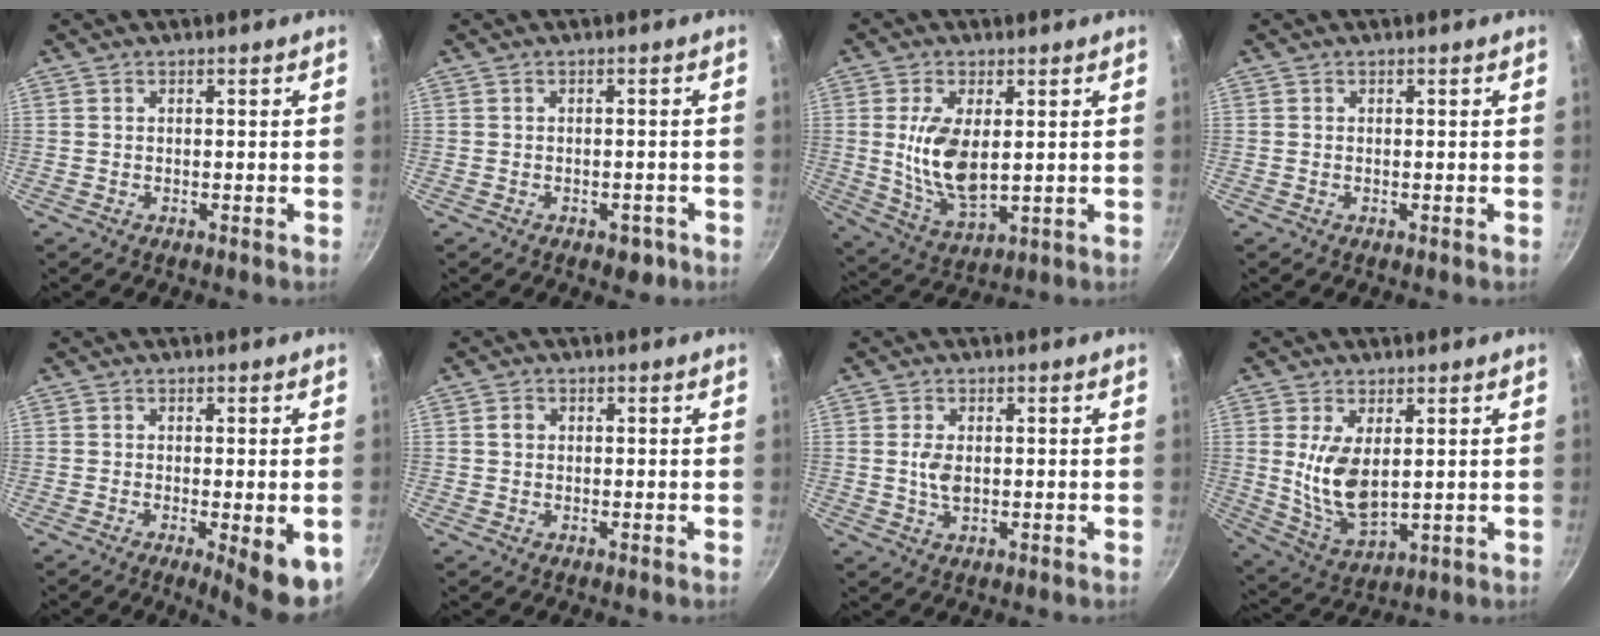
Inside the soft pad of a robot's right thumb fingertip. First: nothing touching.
{"total": 2.6, "force": [-1.5, 1.6, 1.4], "torque": [-0.007, 0.010, -0.013]}
{"total": 11.1, "force": [1.3, 5.5, 9.6], "torque": [-0.179, -0.020, 0.039]}
{"total": 0.0}
{"total": 8.9, "force": [-3.5, 2.4, 7.8], "torque": [-0.096, -0.013, -0.047]}
{"total": 1.5, "force": [0.1, 1.4, 0.7], "torque": [-0.008, 0.003, 0.001]}
{"total": 3.6, "force": [0.2, 2.1, 3.0], "torque": [-0.059, -0.004, 0.006]}
{"total": 10.0, "force": [1.5, 5.1, 8.5], "torque": [-0.155, -0.021, 0.048]}